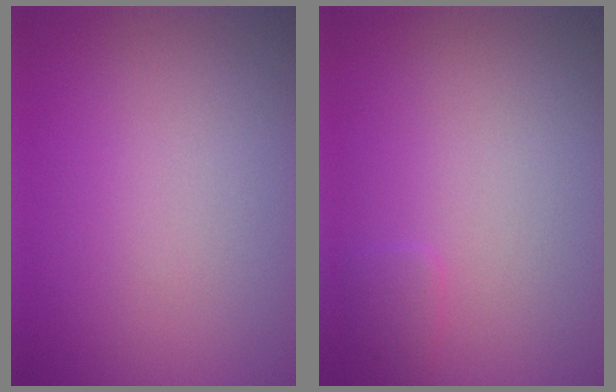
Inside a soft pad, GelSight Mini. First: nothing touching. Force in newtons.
{"total": 0.9, "press": 0.9, "slide": 0.1}